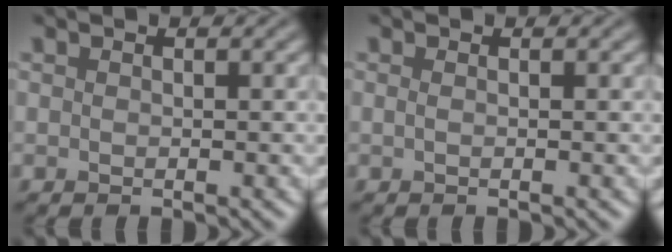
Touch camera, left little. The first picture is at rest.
{"total": 0.5, "force": [0.0, 0.2, 0.5], "torque": [-0.010, 0.000, -0.002]}